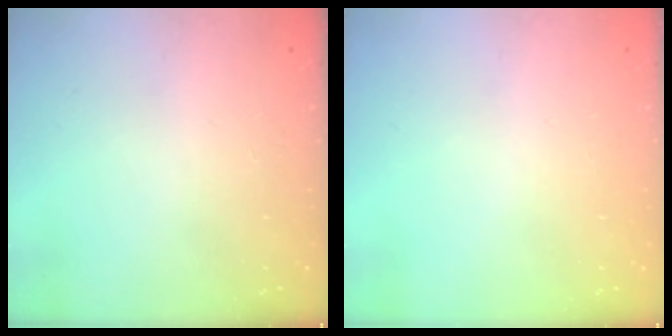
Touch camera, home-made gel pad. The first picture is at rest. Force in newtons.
{"total": 0.0}